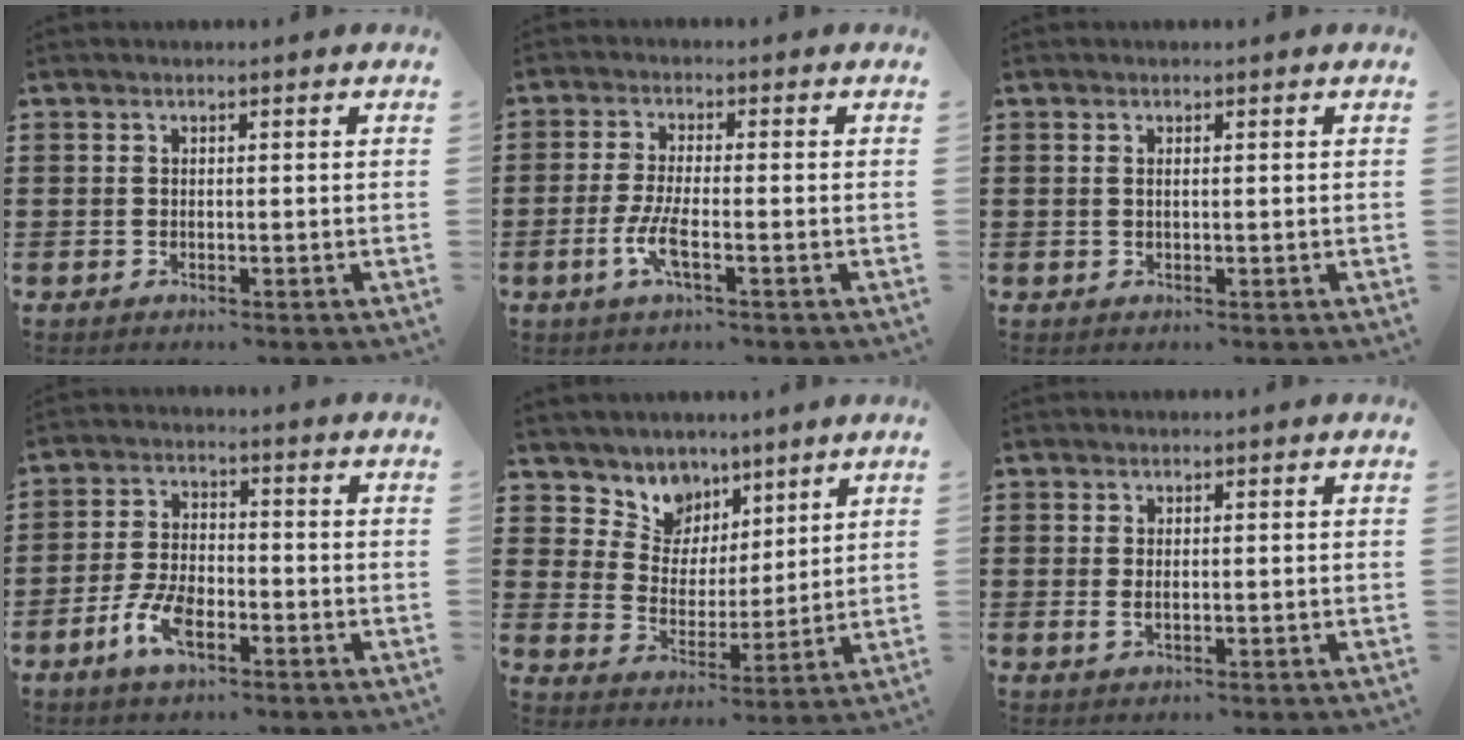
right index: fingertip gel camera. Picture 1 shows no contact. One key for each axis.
{"total": 5.1, "fx": -1.9, "fy": 1.0, "fz": 4.6, "tx": -0.104, "ty": -0.011, "tz": -0.042}
{"total": 0.6, "fx": 0.1, "fy": 0.2, "fz": 0.5, "tx": -0.012, "ty": 0.000, "tz": 0.002}
{"total": 6.8, "fx": -3.4, "fy": 3.1, "fz": 5.0, "tx": -0.124, "ty": -0.002, "tz": -0.070}
{"total": 6.5, "fx": 4.6, "fy": 4.5, "fz": -0.6, "tx": -0.037, "ty": -0.037, "tz": 0.084}
{"total": 1.4, "fx": 0.1, "fy": 0.5, "fz": 1.3, "tx": -0.032, "ty": -0.001, "tz": -0.001}